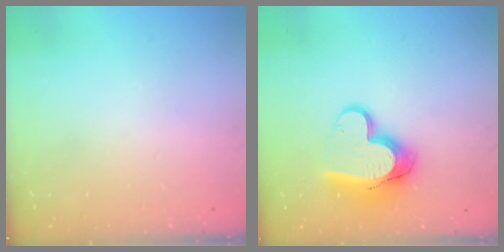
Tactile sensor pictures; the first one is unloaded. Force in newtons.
{"total": 13.7, "press": 13.7, "slide": 1.3}